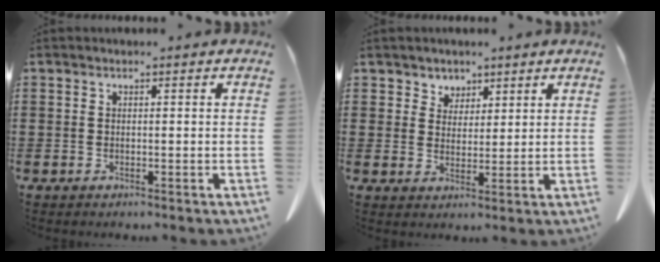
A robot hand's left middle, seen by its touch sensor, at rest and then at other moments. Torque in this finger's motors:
{"motor_torque": [-0.20, 0.34, -0.02, 0.00]}